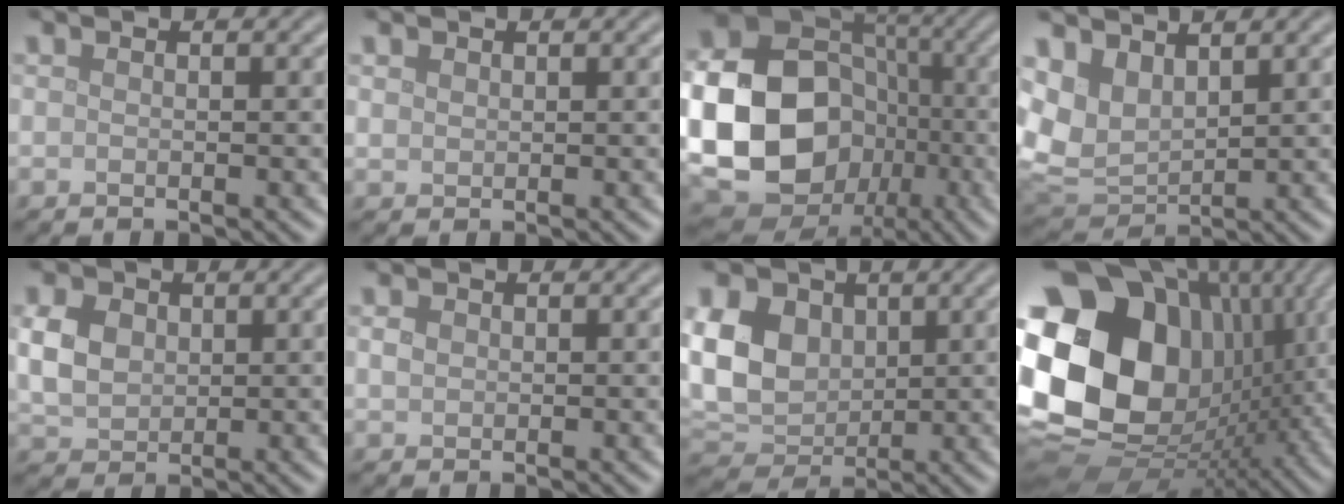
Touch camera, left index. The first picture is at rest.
{"total": 0.9, "force": [0.6, 0.5, 0.2], "torque": [-0.005, 0.000, 0.015]}
{"total": 20.8, "force": [-3.3, 18.1, 9.7], "torque": [-0.210, -0.029, -0.078]}
{"total": 5.7, "force": [2.1, 3.9, 3.6], "torque": [-0.099, -0.007, 0.045]}
{"total": 4.5, "force": [0.9, 3.5, 2.7], "torque": [-0.071, 0.006, 0.014]}
{"total": 0.9, "force": [0.2, 0.8, 0.4], "torque": [-0.008, 0.002, 0.002]}
{"total": 9.1, "force": [2.1, 6.8, 5.7], "torque": [-0.145, 0.013, 0.028]}
{"total": 20.4, "force": [2.7, 15.8, 12.7], "torque": [-0.278, 0.008, 0.066]}